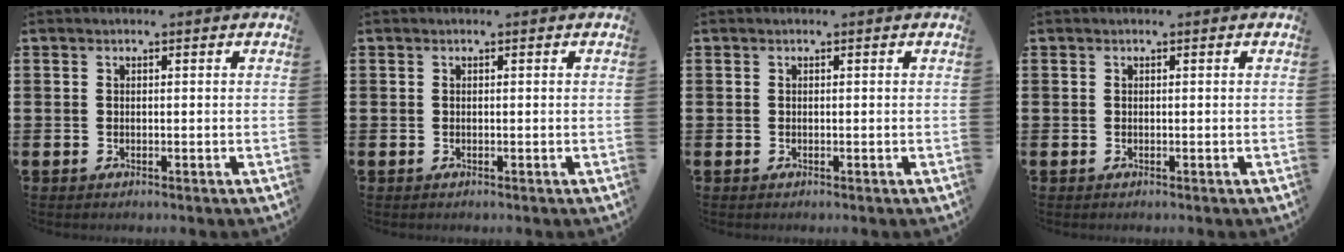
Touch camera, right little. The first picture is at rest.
{"total": 0.0}
{"total": 0.0}
{"total": 0.0}